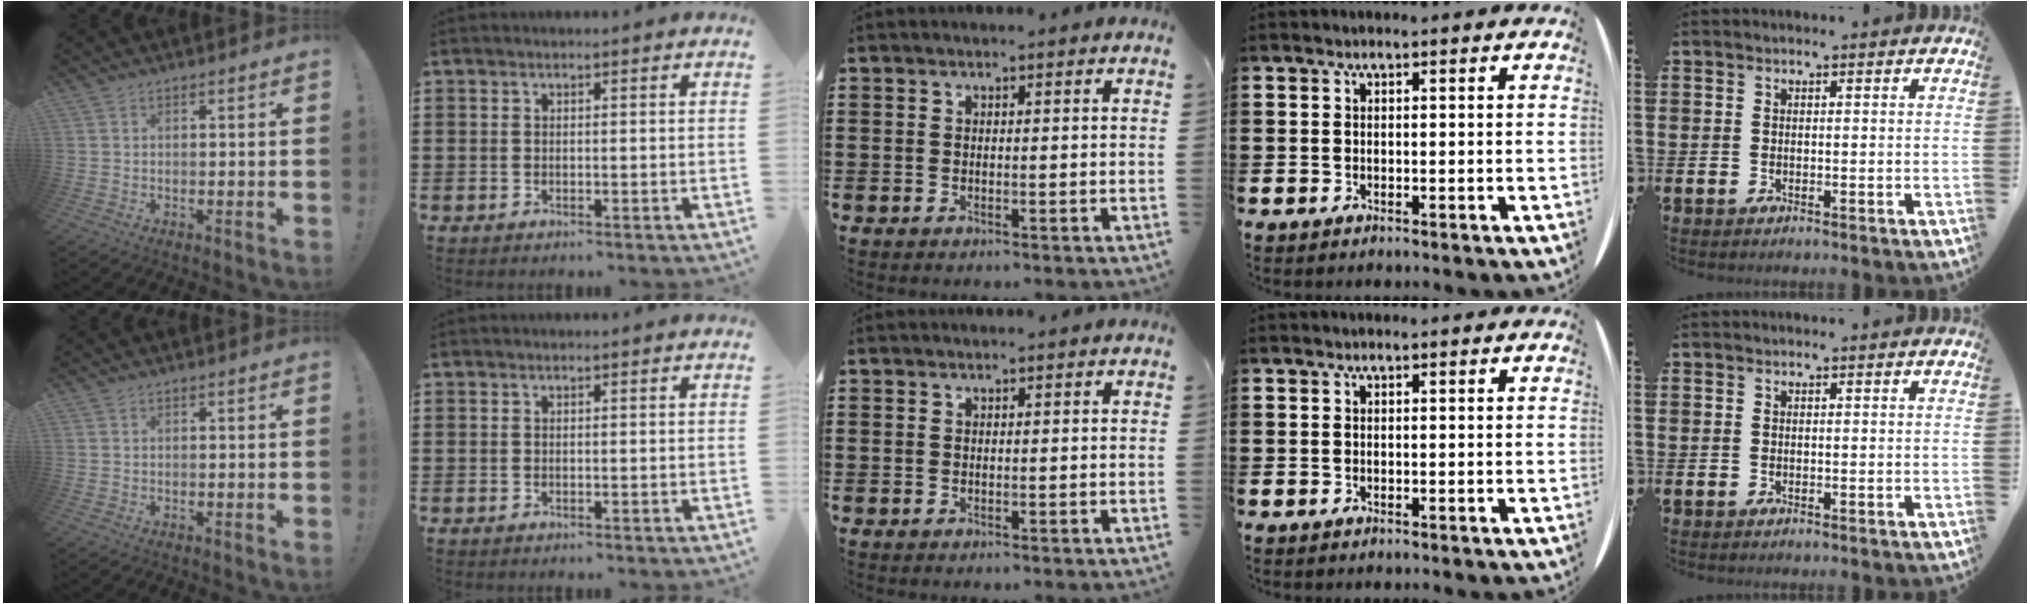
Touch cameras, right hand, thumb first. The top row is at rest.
{}